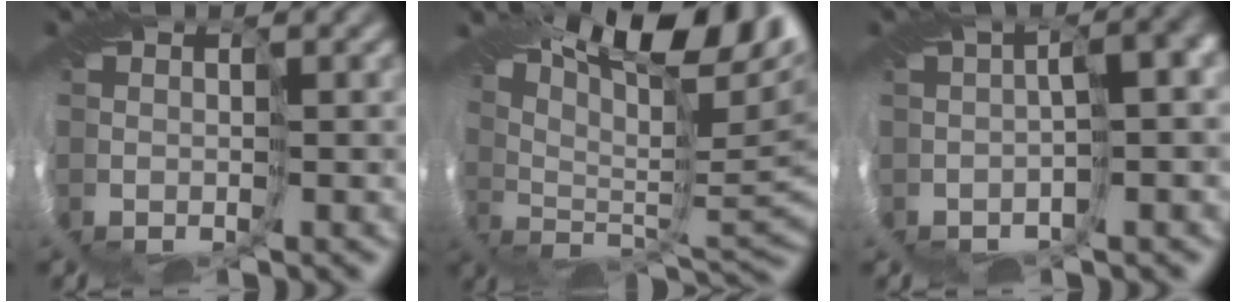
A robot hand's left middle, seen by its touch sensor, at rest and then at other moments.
{"total": 13.5, "force": [7.8, 4.1, 10.3], "torque": [-0.147, 0.034, 0.127]}
{"total": 4.1, "force": [-1.2, 1.2, 3.7], "torque": [-0.042, 0.012, -0.012]}